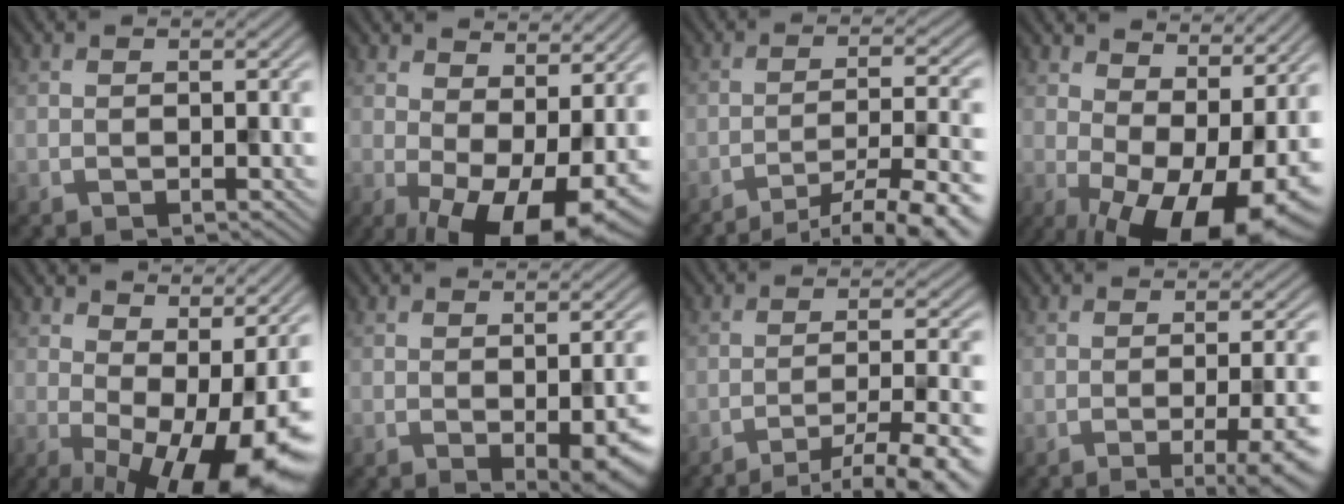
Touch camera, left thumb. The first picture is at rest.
{"total": 12.0, "force": [-0.7, 6.0, 10.4], "torque": [-0.156, -0.012, 0.008]}
{"total": 12.0, "force": [-9.2, 2.2, 7.4], "torque": [-0.113, -0.002, -0.121]}
{"total": 14.8, "force": [0.4, 7.5, 12.8], "torque": [-0.175, -0.017, 0.036]}
{"total": 13.3, "force": [-0.5, 5.5, 12.1], "torque": [-0.169, -0.005, 0.012]}
{"total": 6.8, "force": [-2.0, 2.2, 6.1], "torque": [-0.081, -0.017, -0.011]}
{"total": 11.0, "force": [-8.1, 2.0, 7.2], "torque": [-0.108, 0.001, -0.105]}
{"total": 9.2, "force": [-3.3, 2.6, 8.2], "torque": [-0.093, 0.002, -0.041]}